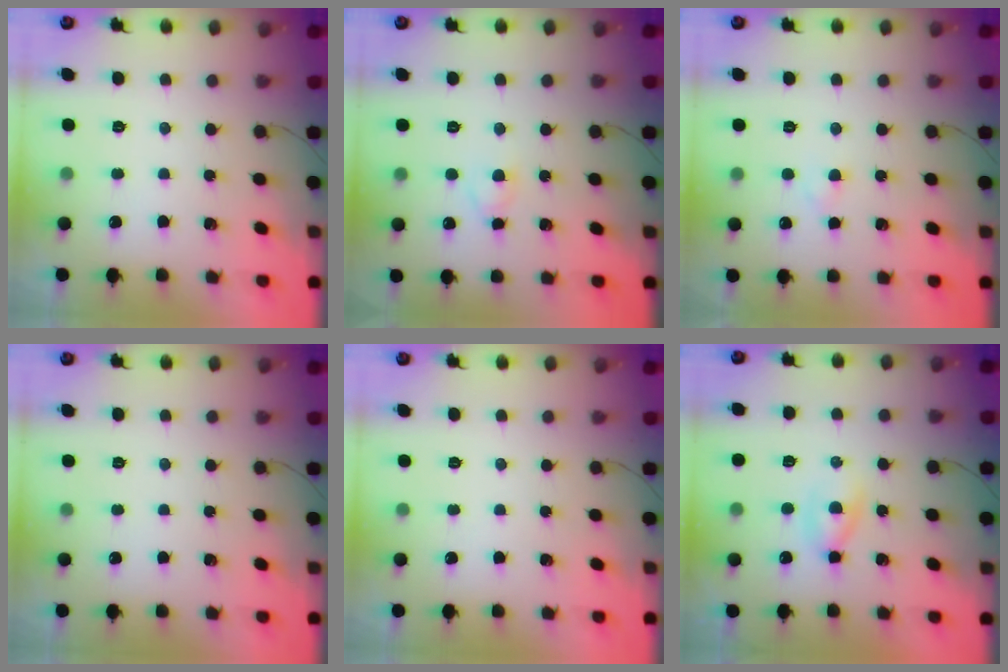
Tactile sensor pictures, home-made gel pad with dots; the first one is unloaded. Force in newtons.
{"total": 2.8, "press": 2.6, "slide": 1.1}
{"total": 1.6, "press": 1.4, "slide": 0.9}
{"total": 0.0}
{"total": 0.0}
{"total": 2.7, "press": 2.5, "slide": 1.1}